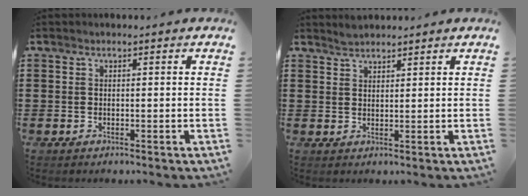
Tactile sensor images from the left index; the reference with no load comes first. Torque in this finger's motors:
{"motor_torque": [0.12, 0.76, -0.19, -0.20]}